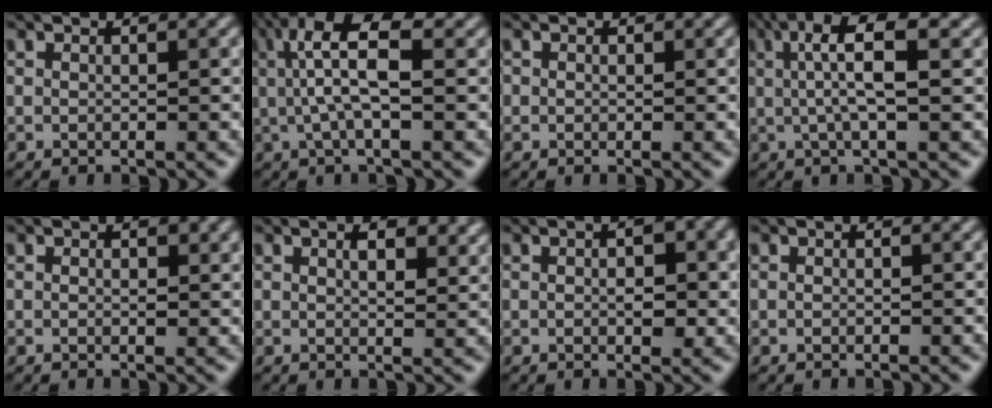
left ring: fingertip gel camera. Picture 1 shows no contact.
{"total": 6.1, "force": [0.7, 1.9, 5.7], "torque": [-0.115, 0.018, 0.010]}
{"total": 0.6, "force": [0.0, 0.6, 0.1], "torque": [-0.001, 0.005, -0.001]}
{"total": 5.5, "force": [0.7, 1.2, 5.3], "torque": [-0.098, 0.015, 0.014]}
{"total": 1.0, "force": [0.1, 0.5, 0.9], "torque": [-0.011, 0.003, 0.009]}
{"total": 3.4, "force": [1.7, 1.5, 2.6], "torque": [-0.029, 0.014, 0.020]}
{"total": 3.0, "force": [0.0, 1.5, 2.5], "torque": [-0.035, 0.008, 0.003]}
{"total": 0.0}